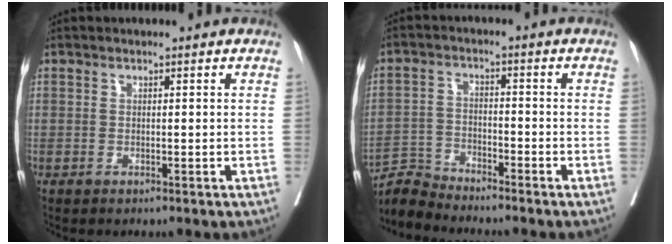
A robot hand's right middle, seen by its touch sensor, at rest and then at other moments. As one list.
[{"total": 4.9, "force": [-4.7, -0.3, -1.1], "torque": [0.014, -0.008, -0.093]}]